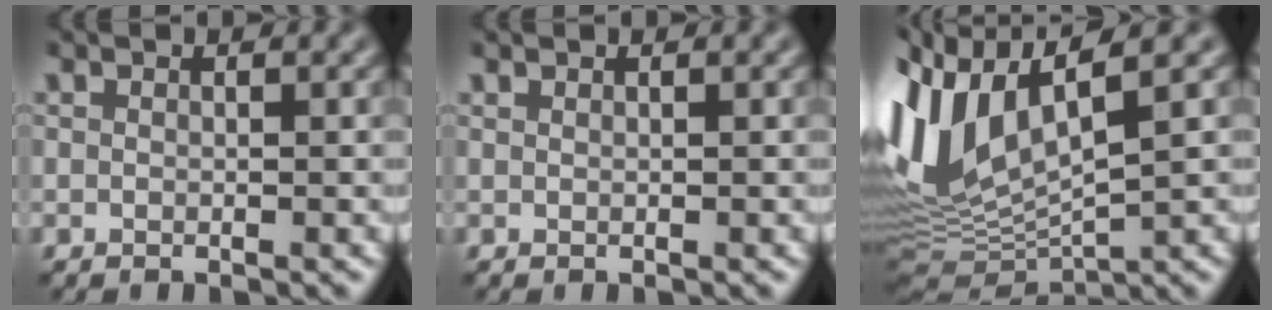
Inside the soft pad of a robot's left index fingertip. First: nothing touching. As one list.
[{"total": 0.0}, {"total": 10.4, "force": [2.2, 4.8, 9.0], "torque": [-0.215, -0.001, 0.055]}]